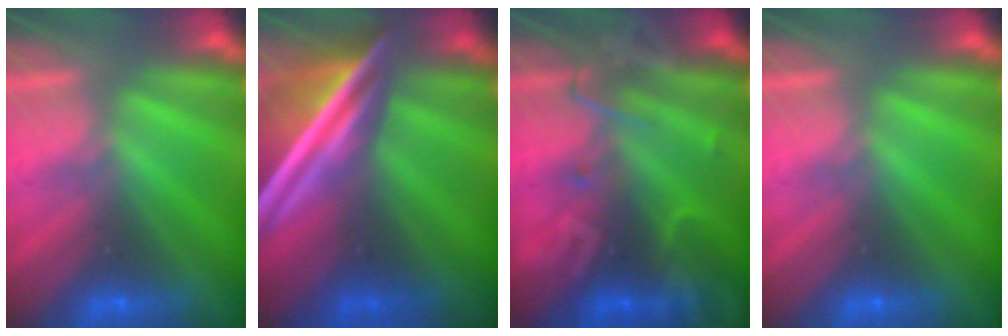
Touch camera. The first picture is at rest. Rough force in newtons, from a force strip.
{"total": 7.7}
{"total": 2.7}
{"total": 0.0}